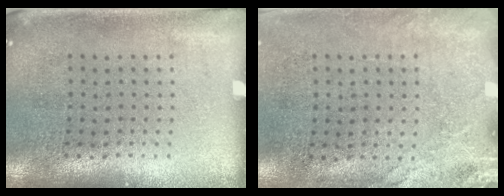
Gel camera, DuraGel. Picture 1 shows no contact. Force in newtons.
{"total": 2.6, "press": 2.0, "slide": 1.6}